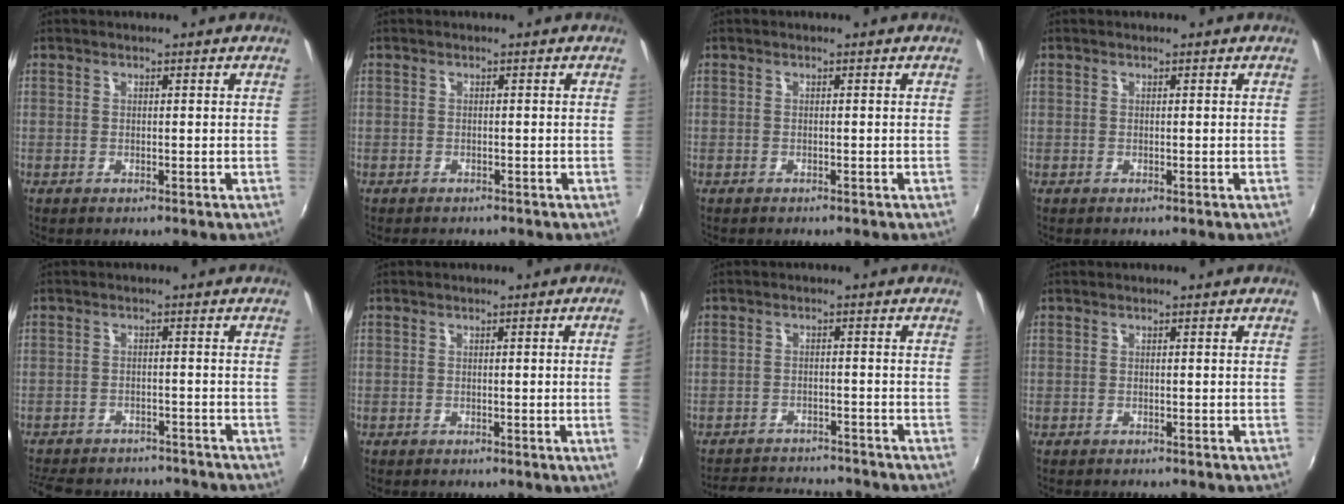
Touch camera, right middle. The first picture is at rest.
{"total": 1.9, "force": [-1.7, 0.6, 0.4], "torque": [-0.012, -0.011, -0.026]}
{"total": 0.9, "force": [-0.8, 0.3, 0.2], "torque": [-0.006, -0.004, -0.012]}
{"total": 0.0}
{"total": 16.5, "force": [-14.1, 6.2, 6.0], "torque": [-0.144, -0.002, -0.194]}
{"total": 2.5, "force": [-0.2, -1.5, 2.0], "torque": [-0.030, -0.013, 0.002]}
{"total": 10.5, "force": [-9.7, 2.8, 2.7], "torque": [-0.072, 0.016, -0.140]}
{"total": 1.3, "force": [-1.3, 0.4, 0.3], "torque": [-0.010, -0.008, -0.019]}